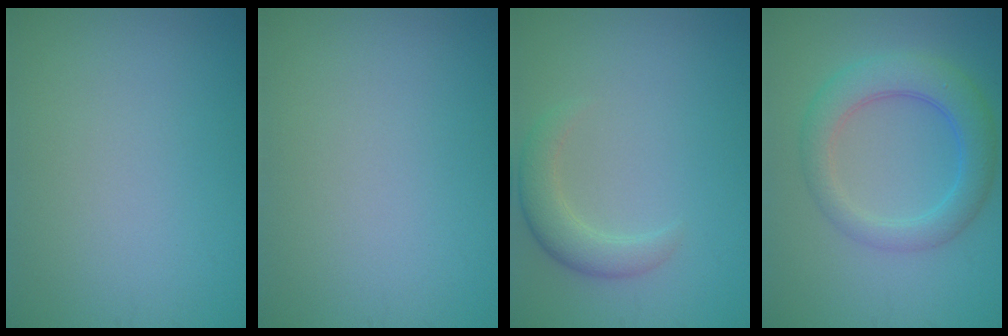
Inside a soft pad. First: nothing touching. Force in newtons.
{"total": 0.0}
{"total": 2.8, "press": 2.8, "slide": 0.0}
{"total": 4.8, "press": 4.8, "slide": 0.1}